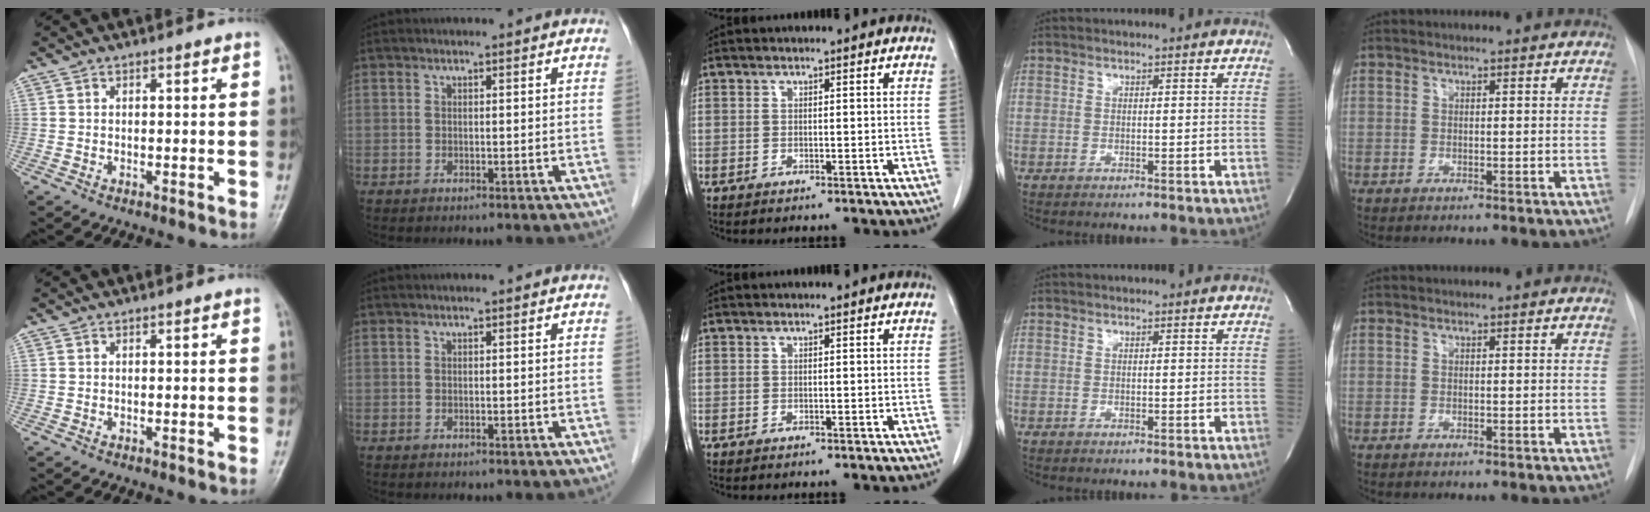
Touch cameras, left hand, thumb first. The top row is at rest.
{}